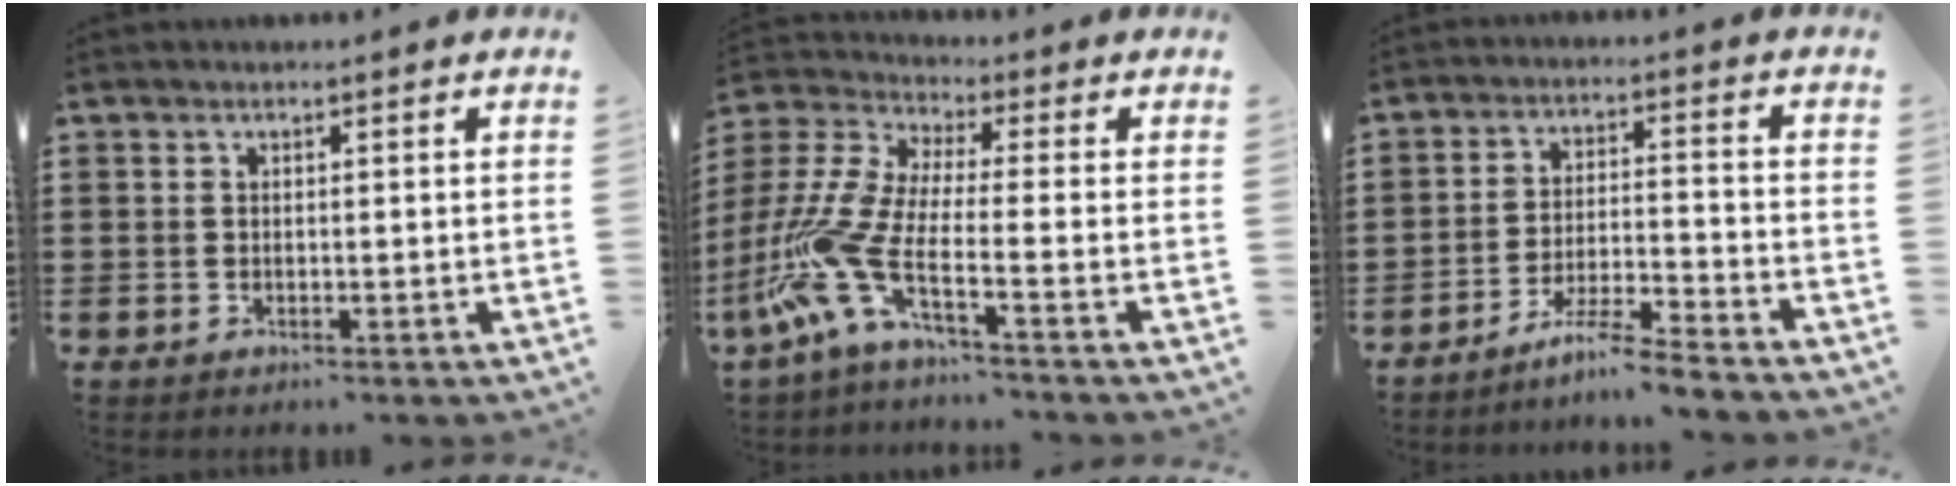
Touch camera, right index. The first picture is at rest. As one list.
[{"total": 9.5, "force": [-4.3, 2.4, 8.1], "torque": [-0.238, -0.038, -0.101]}, {"total": 6.0, "force": [-5.5, -0.6, 2.3], "torque": [-0.052, -0.012, -0.108]}]